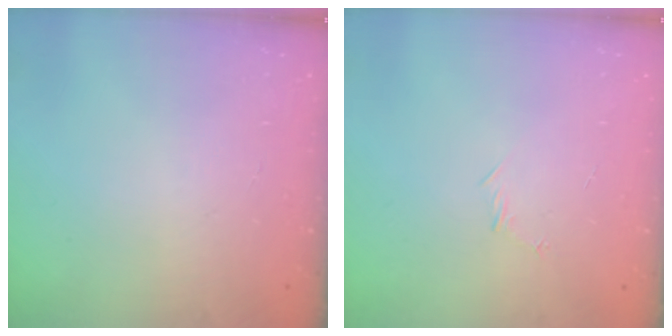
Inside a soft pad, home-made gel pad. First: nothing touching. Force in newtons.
{"total": 4.1, "press": 3.9, "slide": 1.2}